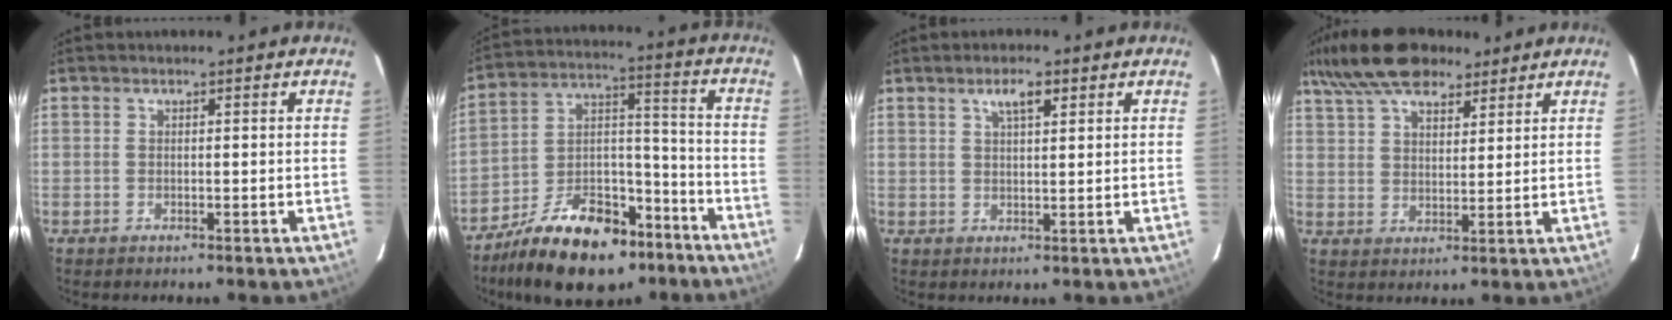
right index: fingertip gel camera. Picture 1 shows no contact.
{"total": 19.9, "force": [-13.2, 10.1, 10.9], "torque": [-0.201, 0.030, -0.203]}
{"total": 3.6, "force": [2.1, 1.1, 2.8], "torque": [-0.047, 0.008, 0.036]}
{"total": 14.3, "force": [10.0, 6.6, 7.8], "torque": [-0.155, 0.048, 0.172]}